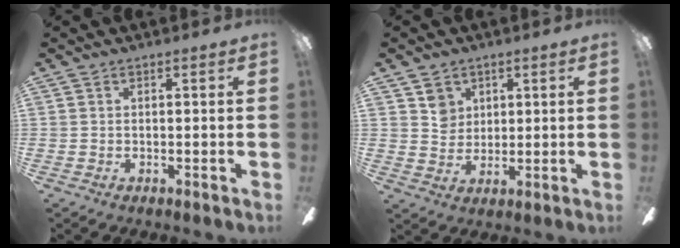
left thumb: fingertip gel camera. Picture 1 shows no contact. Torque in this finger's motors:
{"motor_torque": [0.50, 0.41, 0.49, -0.23, 0.00]}